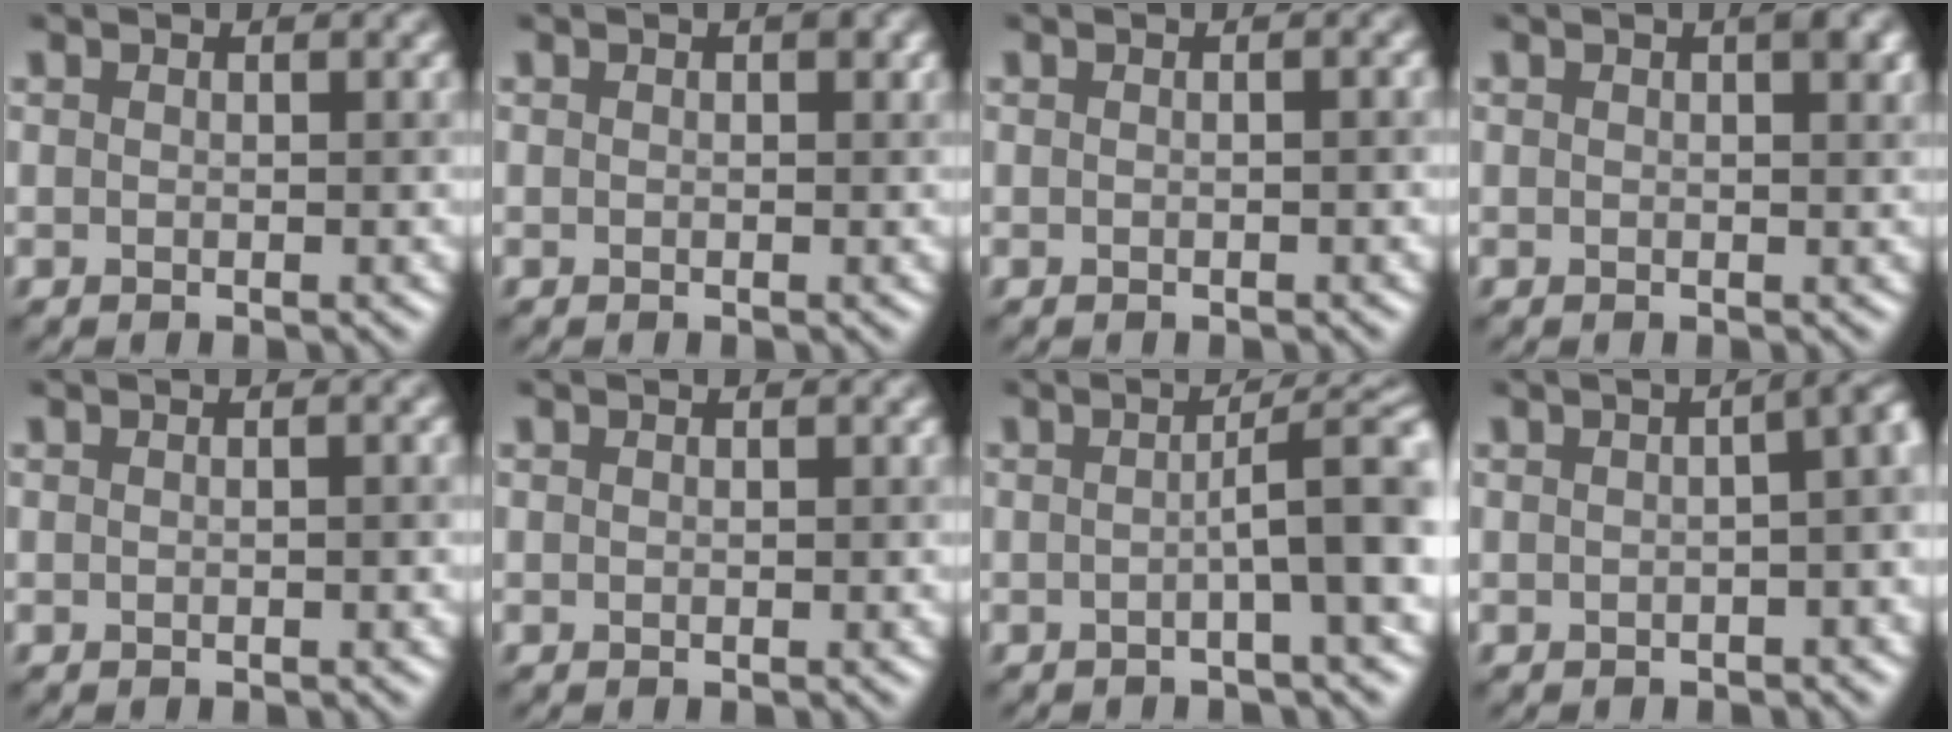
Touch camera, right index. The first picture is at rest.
{"total": 0.0}
{"total": 1.9, "force": [0.4, 1.0, 1.5], "torque": [0.003, 0.010, -0.018]}
{"total": 1.1, "force": [0.6, 0.1, 1.0], "torque": [-0.011, 0.006, 0.010]}
{"total": 1.6, "force": [0.4, 0.8, 1.3], "torque": [0.004, 0.007, -0.016]}
{"total": 0.0}
{"total": 5.6, "force": [-0.2, 0.7, 5.6], "torque": [-0.073, 0.013, -0.005]}
{"total": 7.8, "force": [0.1, 3.8, 6.8], "torque": [-0.008, 0.035, -0.014]}